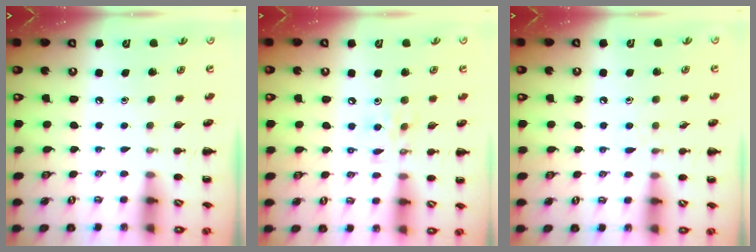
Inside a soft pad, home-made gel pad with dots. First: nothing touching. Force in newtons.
{"total": 7.4, "press": 7.3, "slide": 0.7}
{"total": 4.9, "press": 4.4, "slide": 2.0}